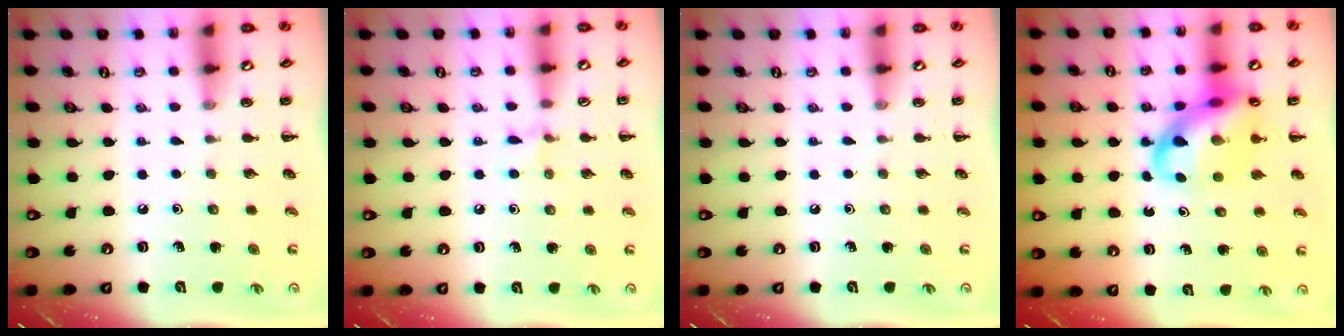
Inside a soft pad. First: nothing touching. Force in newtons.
{"total": 5.3, "press": 5.0, "slide": 1.9}
{"total": 0.0}
{"total": 15.5, "press": 15.0, "slide": 3.8}